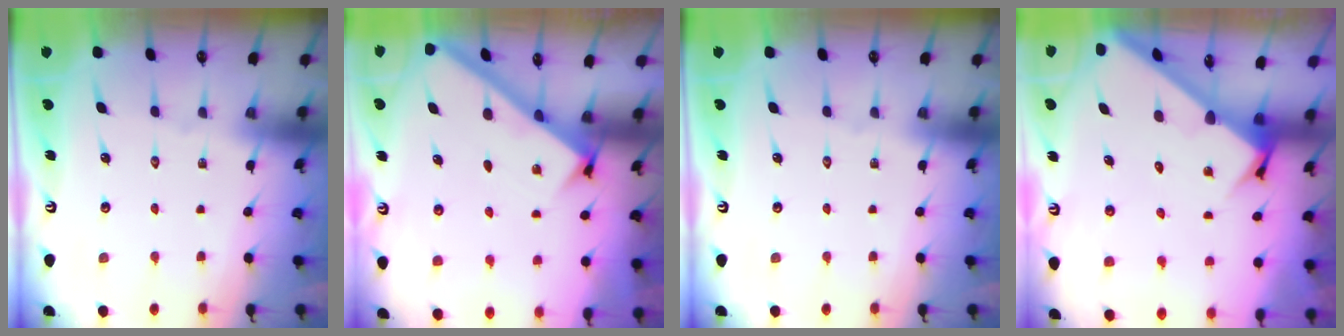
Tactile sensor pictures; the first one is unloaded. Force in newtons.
{"total": 2.6, "press": 2.6, "slide": 0.3}
{"total": 0.0}
{"total": 3.2, "press": 3.2, "slide": 0.2}